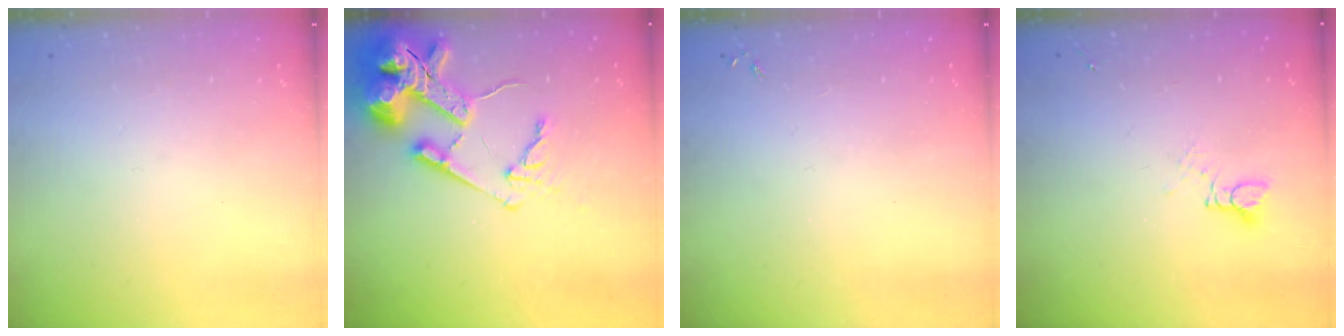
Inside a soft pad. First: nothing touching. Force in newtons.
{"total": 18.5, "press": 18.3, "slide": 2.3}
{"total": 0.0}
{"total": 2.4, "press": 2.4, "slide": 0.2}